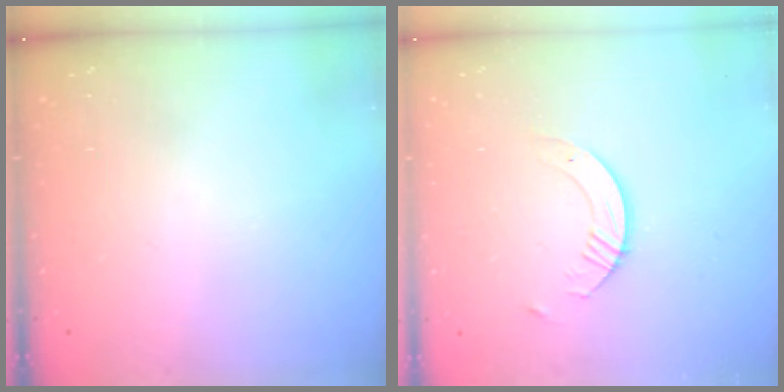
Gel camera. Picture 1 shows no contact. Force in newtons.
{"total": 4.3, "press": 4.2, "slide": 0.3}